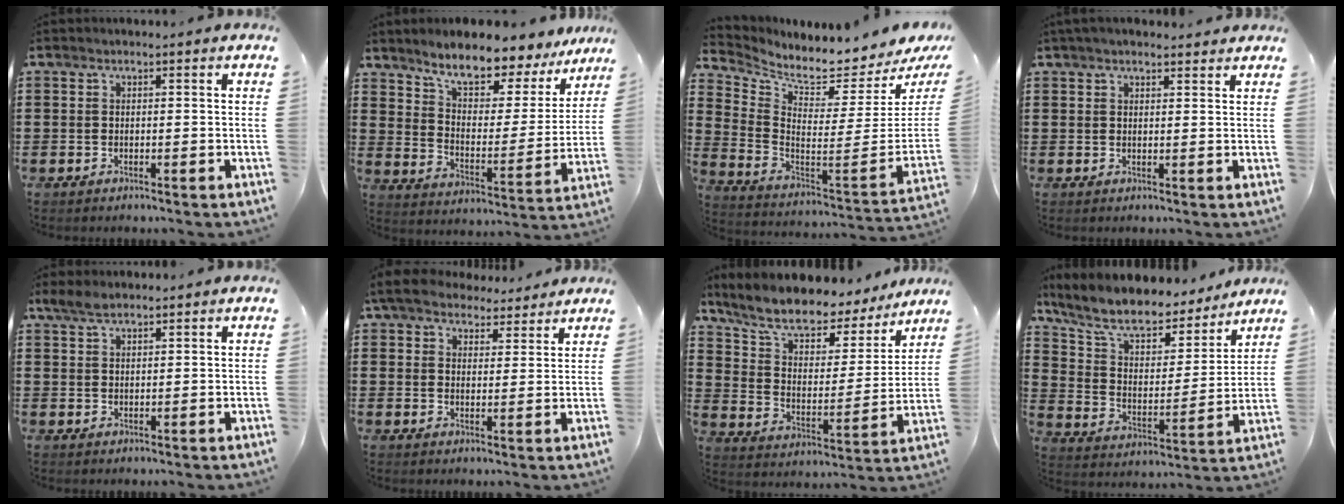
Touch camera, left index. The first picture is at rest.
{"total": 7.7, "force": [6.9, 2.0, 2.7], "torque": [-0.072, -0.053, 0.116]}
{"total": 4.1, "force": [3.9, 0.1, 1.4], "torque": [-0.048, -0.069, 0.057]}
{"total": 1.9, "force": [1.7, 0.5, 0.6], "torque": [-0.015, 0.005, 0.032]}
{"total": 2.3, "force": [1.8, 1.1, 0.9], "torque": [-0.025, 0.005, 0.034]}
{"total": 5.5, "force": [4.9, 2.1, 1.5], "torque": [-0.050, -0.011, 0.089]}
{"total": 8.8, "force": [7.7, 2.8, 3.1], "torque": [-0.092, -0.053, 0.130]}
{"total": 9.3, "force": [8.1, 2.9, 3.5], "torque": [-0.107, -0.050, 0.141]}